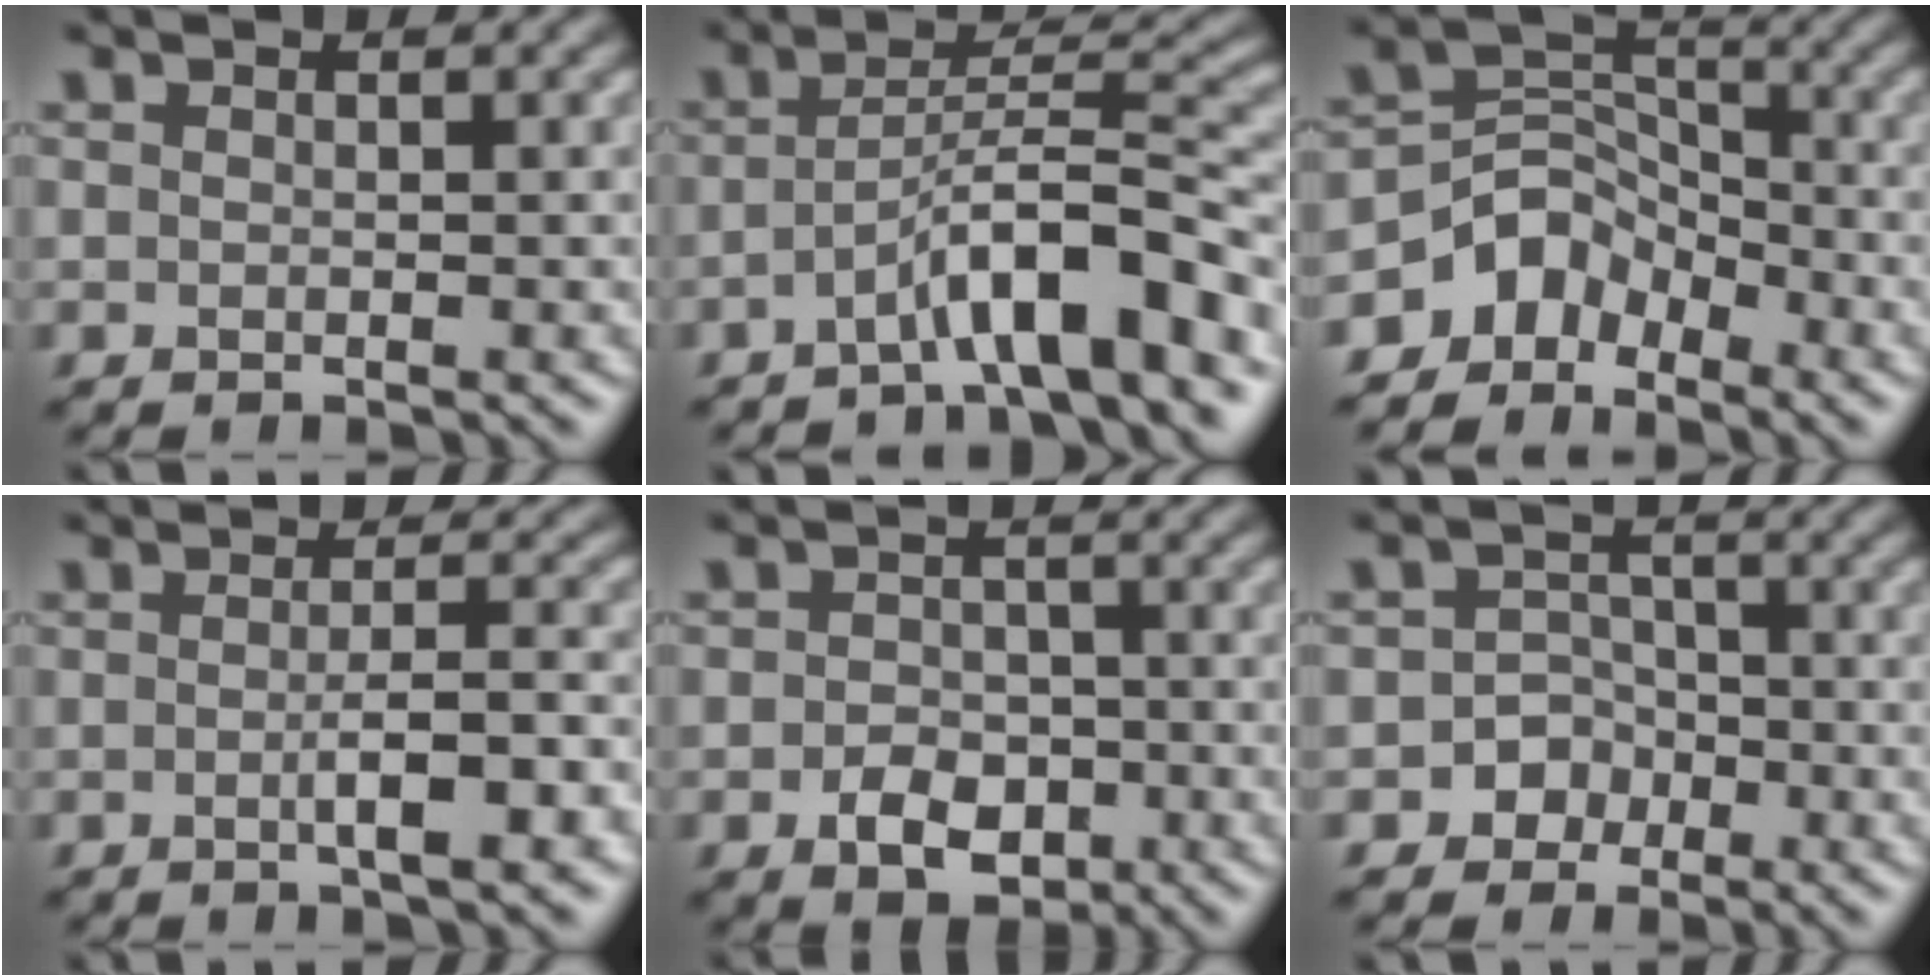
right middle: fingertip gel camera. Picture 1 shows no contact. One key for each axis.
{"total": 7.0, "fx": -3.7, "fy": 1.3, "fz": 5.8, "tx": -0.094, "ty": 0.019, "tz": -0.065}
{"total": 4.4, "fx": -3.2, "fy": 2.8, "fz": 1.1, "tx": -0.010, "ty": 0.007, "tz": -0.068}
{"total": 3.5, "fx": -0.9, "fy": 0.7, "fz": 3.3, "tx": -0.053, "ty": 0.006, "tz": -0.016}
{"total": 3.6, "fx": -1.4, "fy": 2.6, "fz": 2.1, "tx": -0.032, "ty": -0.001, "tz": -0.028}
{"total": 3.3, "fx": -1.7, "fy": 2.8, "fz": 0.3, "tx": 0.035, "ty": 0.009, "tz": -0.043}